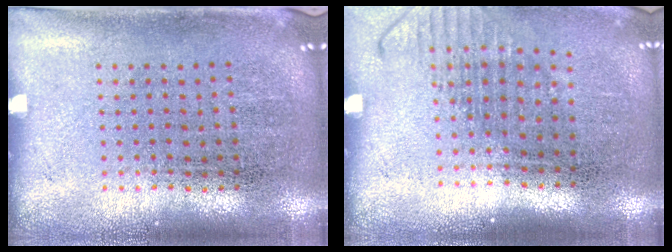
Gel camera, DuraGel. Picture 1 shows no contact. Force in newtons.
{"total": 1.3, "press": 1.0, "slide": 0.9}